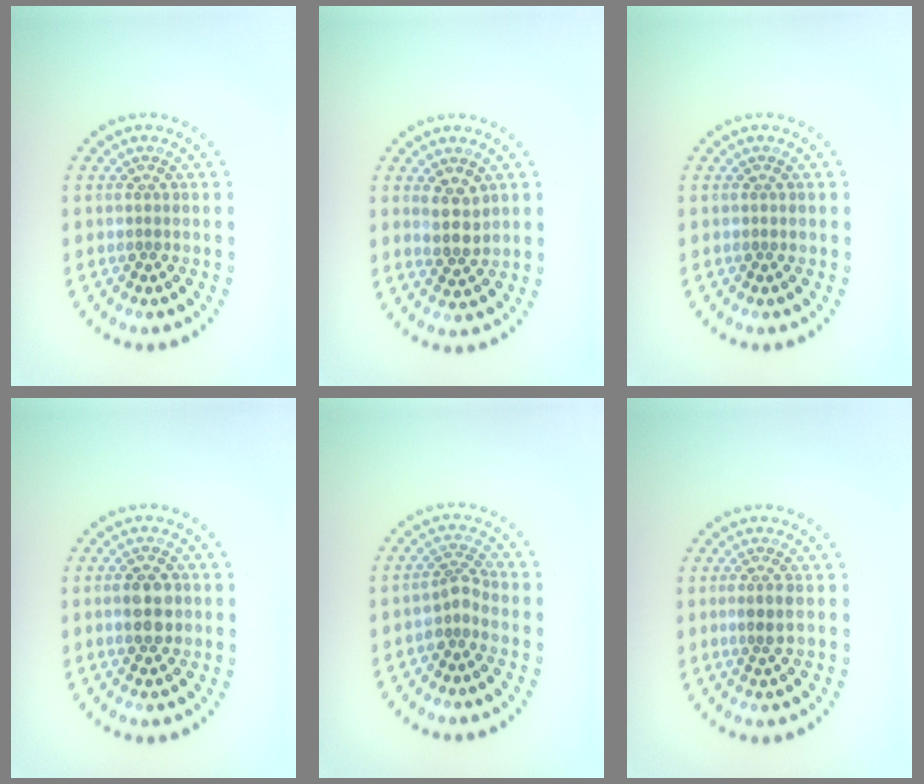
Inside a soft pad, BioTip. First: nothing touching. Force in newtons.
{"total": 2.5, "press": 2.2, "slide": 1.0}
{"total": 0.0}
{"total": 2.6, "press": 2.6, "slide": 0.3}
{"total": 1.9, "press": 1.5, "slide": 1.3}
{"total": 1.6, "press": 1.4, "slide": 0.8}